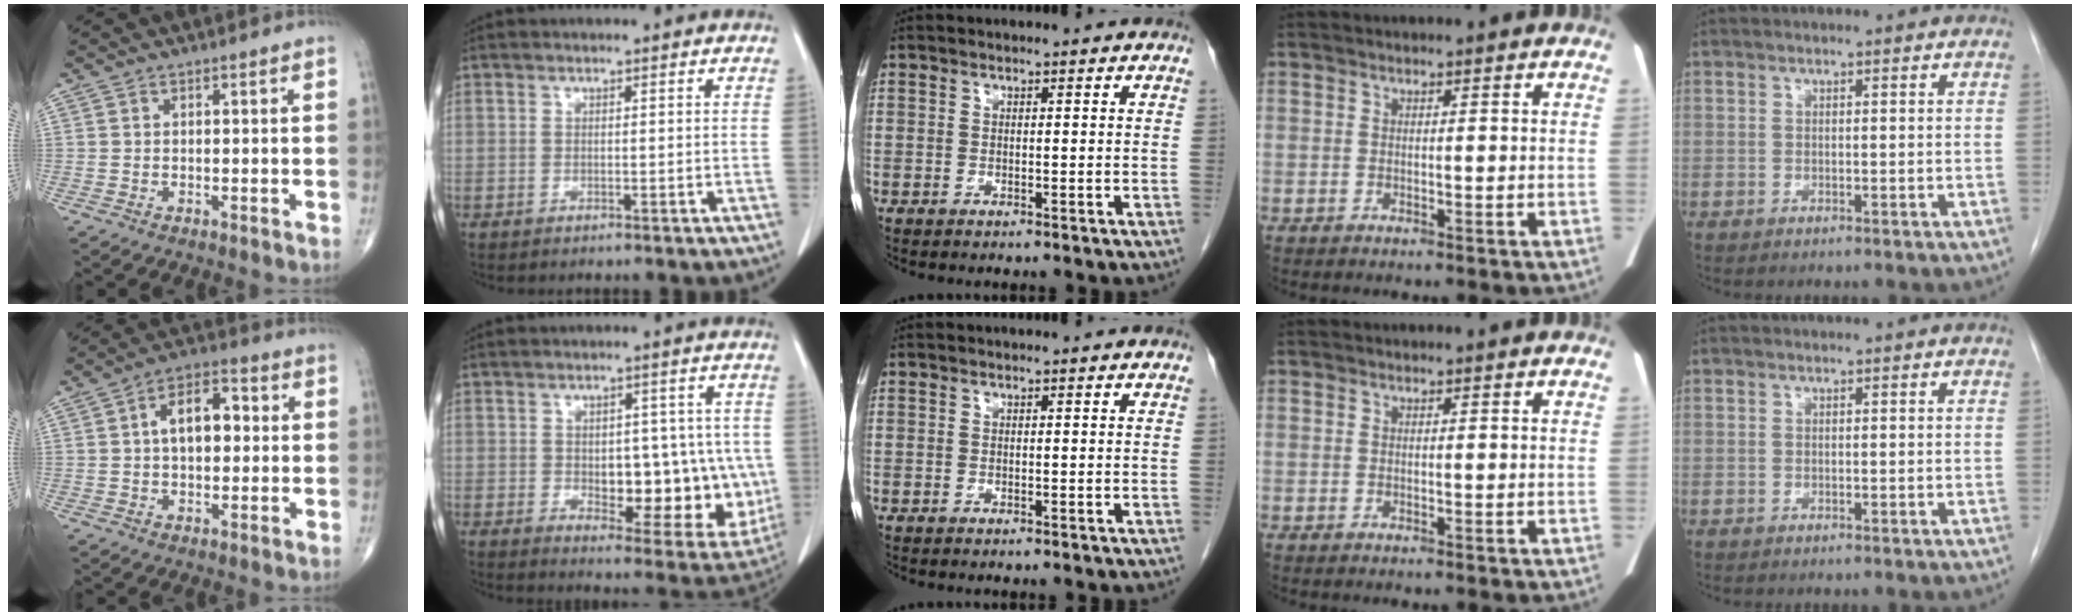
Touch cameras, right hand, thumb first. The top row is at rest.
{"thumb": {"total": 8.9, "force": [1.0, 5.1, 7.2], "torque": [-0.103, 0.018, 0.010]}, "index": {"total": 14.5, "force": [-1.4, 6.9, 12.6], "torque": [-0.157, 0.007, 0.003]}}